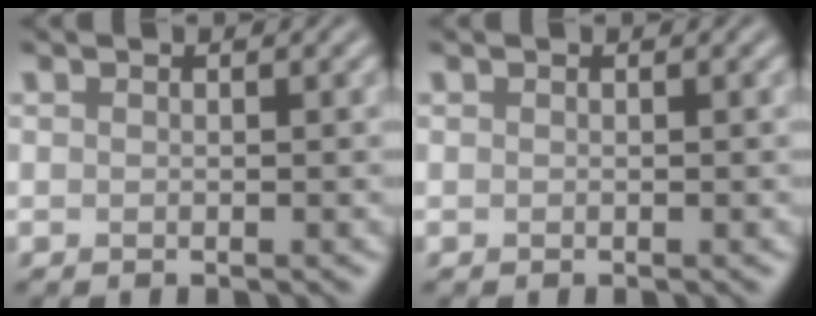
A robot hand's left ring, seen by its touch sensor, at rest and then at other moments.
{"total": 0.0}